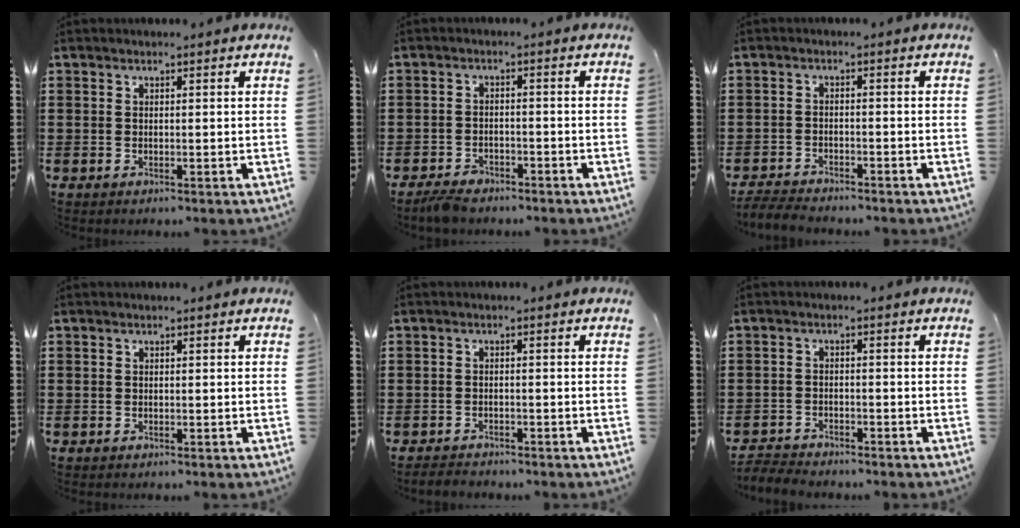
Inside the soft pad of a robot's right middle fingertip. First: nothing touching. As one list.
[{"total": 2.7, "force": [-2.5, 0.7, 0.4], "torque": [-0.012, 0.006, -0.053]}, {"total": 3.1, "force": [-3.0, 0.3, 0.2], "torque": [-0.016, -0.003, -0.067]}, {"total": 0.0}, {"total": 1.8, "force": [-1.7, 0.2, -0.1], "torque": [-0.006, -0.002, -0.039]}, {"total": 3.0, "force": [-3.0, 0.4, 0.0], "torque": [-0.006, -0.003, -0.064]}]